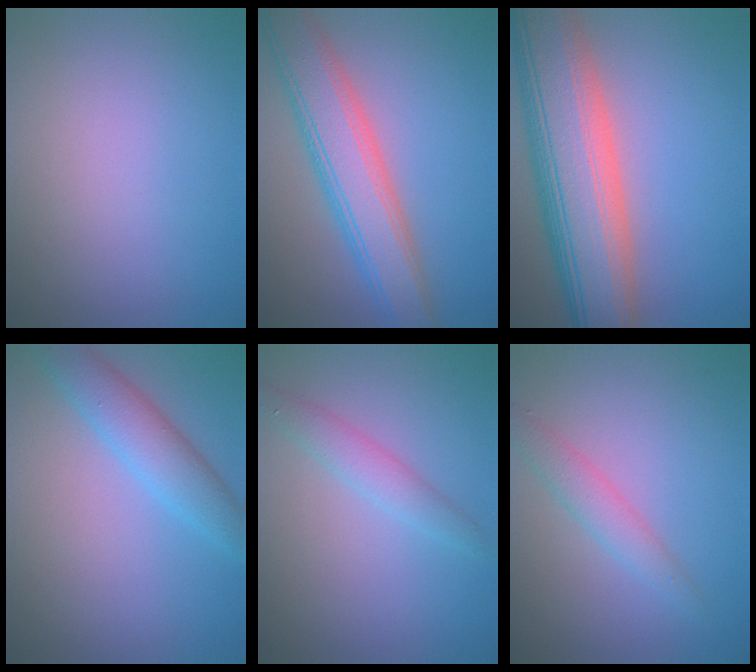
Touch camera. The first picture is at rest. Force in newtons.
{"total": 7.0, "press": 7.0, "slide": 0.3}
{"total": 12.5, "press": 12.5, "slide": 0.8}
{"total": 4.1, "press": 4.1, "slide": 0.1}
{"total": 2.2, "press": 2.2, "slide": 0.1}
{"total": 2.2, "press": 2.2, "slide": 0.1}